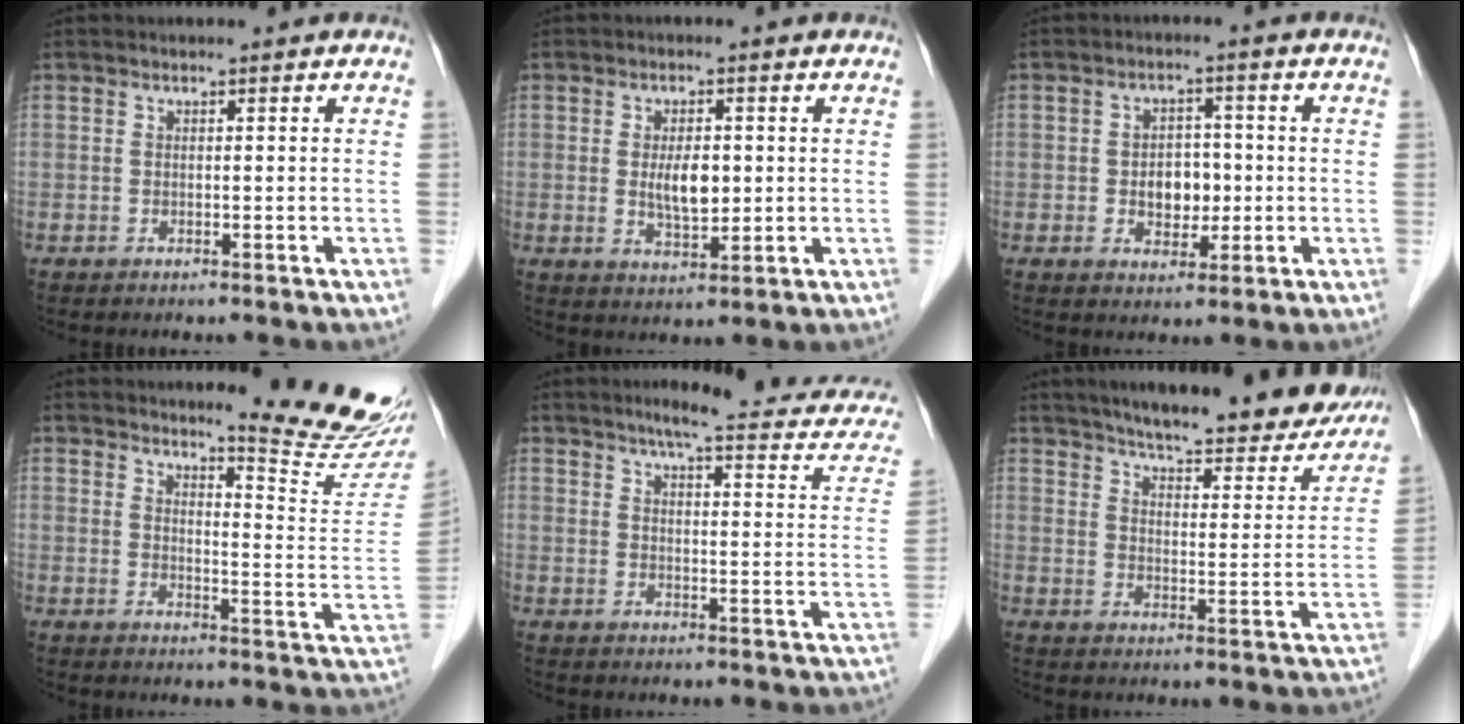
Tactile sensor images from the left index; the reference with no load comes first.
{"total": 4.9, "force": [0.3, 2.1, 4.5], "torque": [-0.084, -0.003, 0.010]}
{"total": 4.9, "force": [-0.5, 3.5, 3.4], "torque": [-0.055, 0.010, -0.004]}
{"total": 13.1, "force": [12.4, -1.3, 4.1], "torque": [-0.051, -0.102, 0.145]}
{"total": 16.8, "force": [14.2, 2.6, 8.7], "torque": [-0.092, -0.009, 0.153]}
{"total": 21.9, "force": [19.2, 4.4, 9.7], "torque": [-0.125, -0.018, 0.239]}